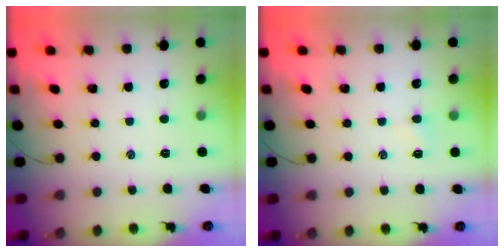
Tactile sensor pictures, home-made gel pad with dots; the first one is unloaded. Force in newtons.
{"total": 1.6, "press": 1.5, "slide": 0.5}